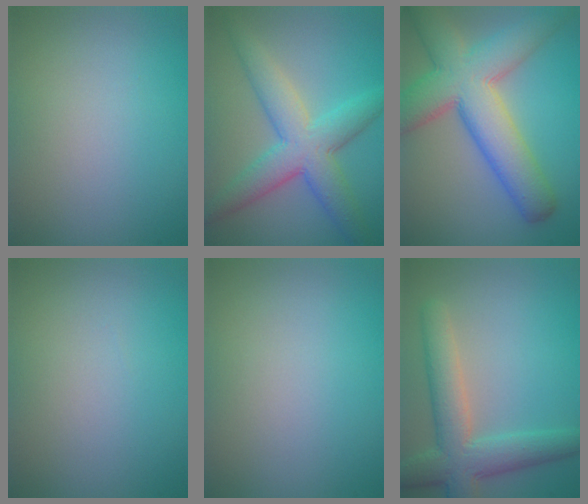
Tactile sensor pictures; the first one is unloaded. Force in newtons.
{"total": 6.4, "press": 6.4, "slide": 0.1}
{"total": 9.9, "press": 9.9, "slide": 0.4}
{"total": 0.0}
{"total": 0.0}
{"total": 5.8, "press": 5.8, "slide": 0.3}